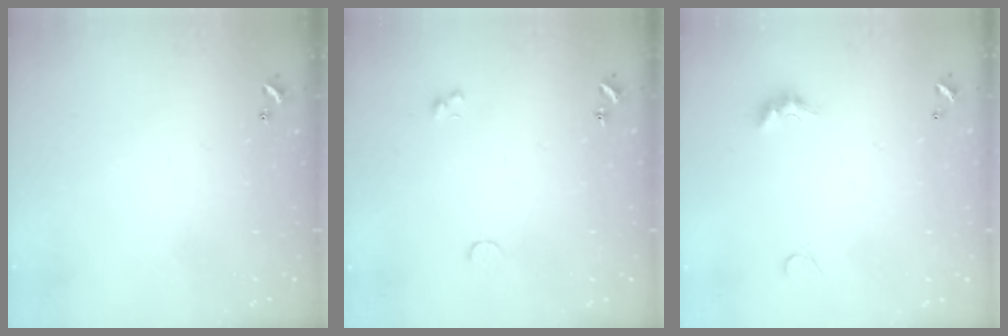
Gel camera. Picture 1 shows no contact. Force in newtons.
{"total": 1.1, "press": 1.0, "slide": 0.6}
{"total": 3.8, "press": 3.8, "slide": 0.7}